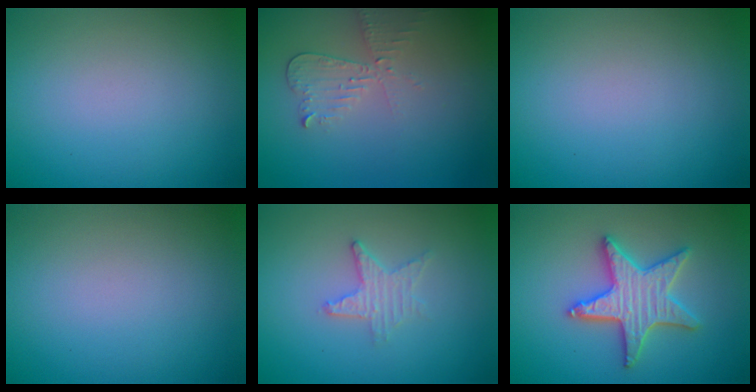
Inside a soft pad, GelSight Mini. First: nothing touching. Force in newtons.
{"total": 2.2, "press": 2.2, "slide": 0.1}
{"total": 0.0}
{"total": 0.0}
{"total": 2.1, "press": 2.0, "slide": 0.4}
{"total": 5.2, "press": 5.1, "slide": 1.0}